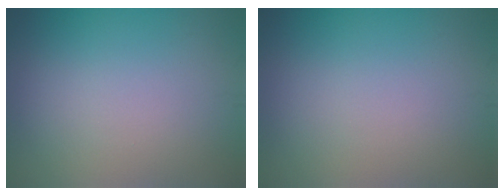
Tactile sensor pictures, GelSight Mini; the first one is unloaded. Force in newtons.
{"total": 0.0}